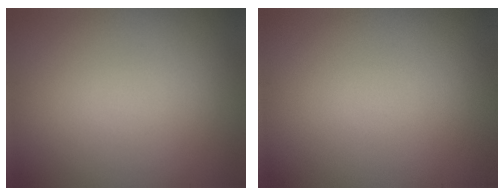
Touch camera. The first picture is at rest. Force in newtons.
{"total": 0.0}